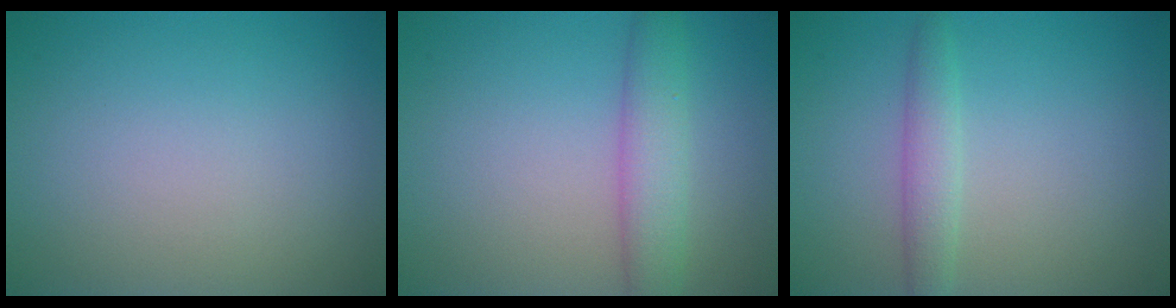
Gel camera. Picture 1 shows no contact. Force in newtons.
{"total": 3.7, "press": 3.6, "slide": 0.2}
{"total": 2.1, "press": 2.1, "slide": 0.1}